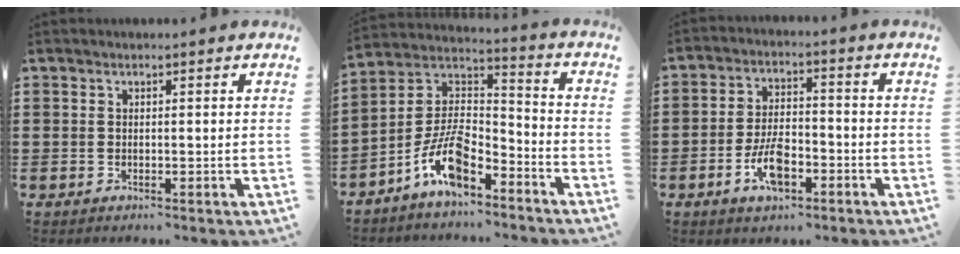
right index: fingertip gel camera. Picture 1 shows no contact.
{"total": 10.3, "force": [-7.0, 3.9, 6.4], "torque": [-0.142, 0.005, -0.138]}
{"total": 7.1, "force": [-3.0, 3.3, 5.6], "torque": [-0.116, 0.002, -0.057]}